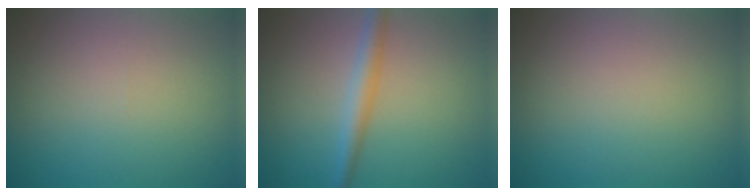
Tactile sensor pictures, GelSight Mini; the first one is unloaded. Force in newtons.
{"total": 2.8, "press": 2.8, "slide": 0.0}
{"total": 0.0}